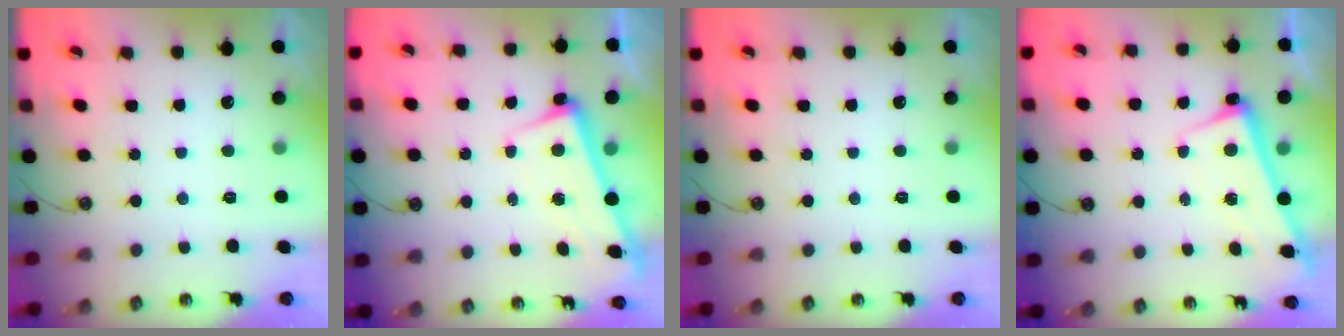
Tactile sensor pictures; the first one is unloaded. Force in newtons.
{"total": 2.3, "press": 2.1, "slide": 0.9}
{"total": 0.0}
{"total": 2.6, "press": 2.4, "slide": 0.9}